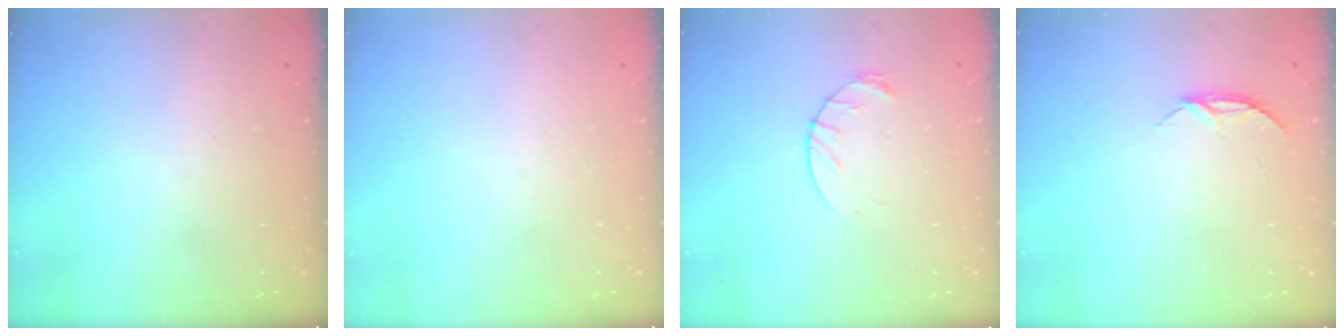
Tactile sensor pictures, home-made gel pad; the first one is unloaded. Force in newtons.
{"total": 0.0}
{"total": 6.0, "press": 6.0, "slide": 0.8}
{"total": 4.3, "press": 4.3, "slide": 0.5}